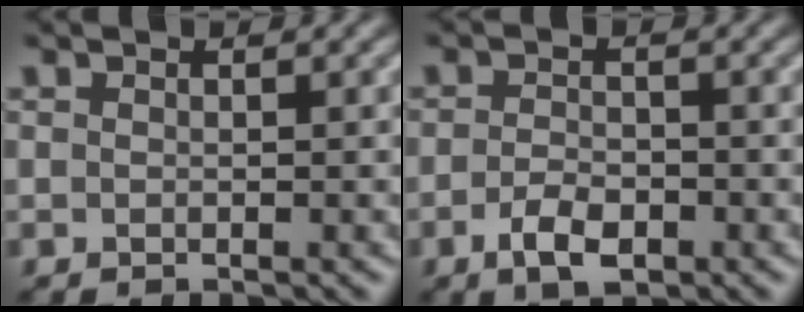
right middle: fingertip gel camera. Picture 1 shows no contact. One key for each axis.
{"total": 3.0, "fx": -1.4, "fy": 1.5, "fz": 2.2, "tx": -0.044, "ty": -0.001, "tz": -0.029}